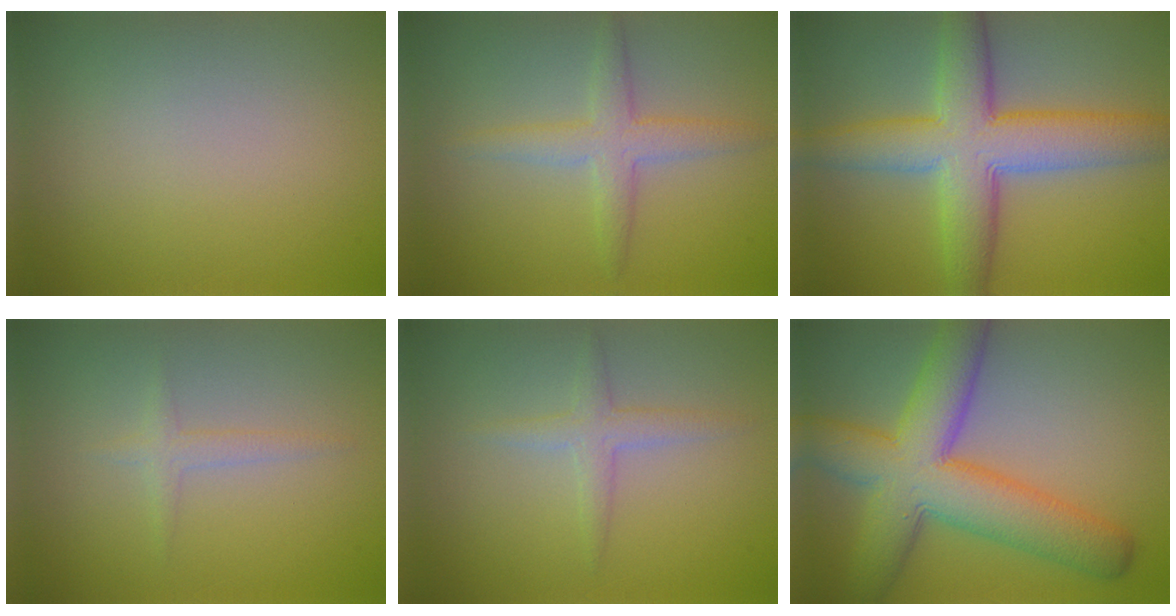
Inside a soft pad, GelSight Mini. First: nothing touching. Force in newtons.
{"total": 3.1, "press": 3.1, "slide": 0.0}
{"total": 8.7, "press": 8.7, "slide": 0.4}
{"total": 1.3, "press": 1.3, "slide": 0.1}
{"total": 1.9, "press": 1.9, "slide": 0.1}
{"total": 10.1, "press": 10.1, "slide": 0.2}